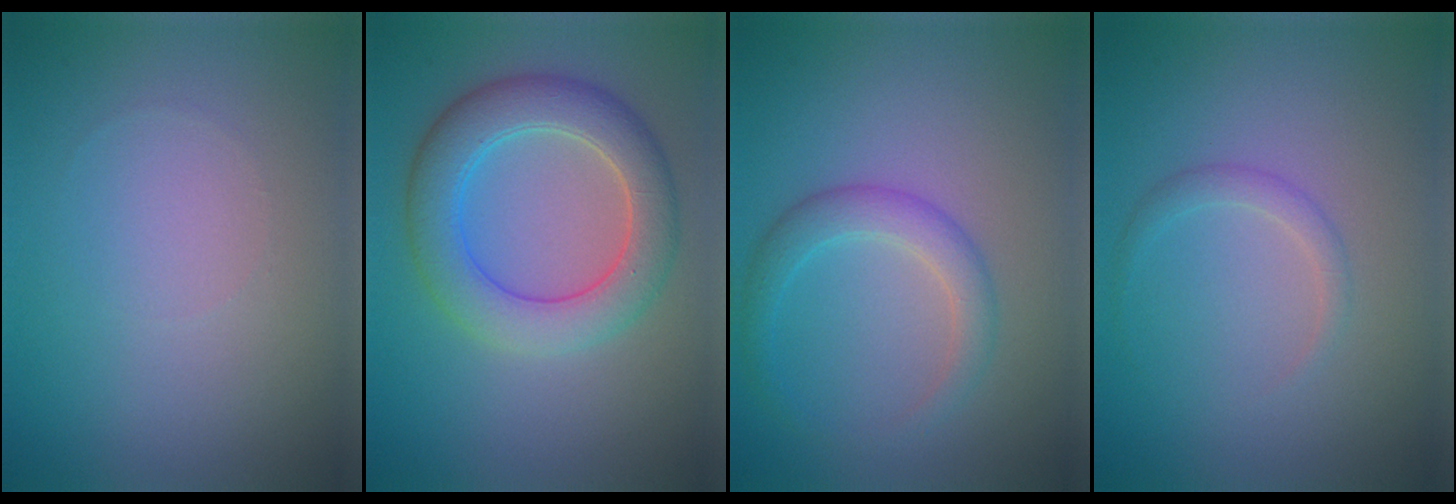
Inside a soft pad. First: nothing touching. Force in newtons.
{"total": 6.1, "press": 6.1, "slide": 0.1}
{"total": 2.8, "press": 2.7, "slide": 0.2}
{"total": 1.2, "press": 1.2, "slide": 0.1}